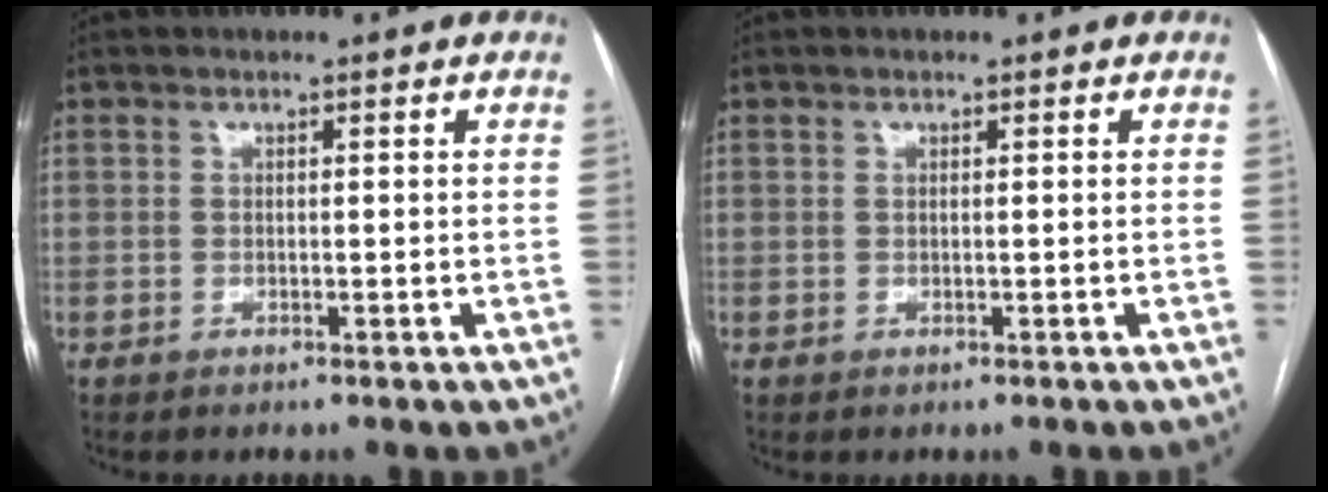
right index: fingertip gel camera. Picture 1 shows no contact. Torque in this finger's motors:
{"motor_torque": [0.01, 0.06, -0.09, 0.01]}